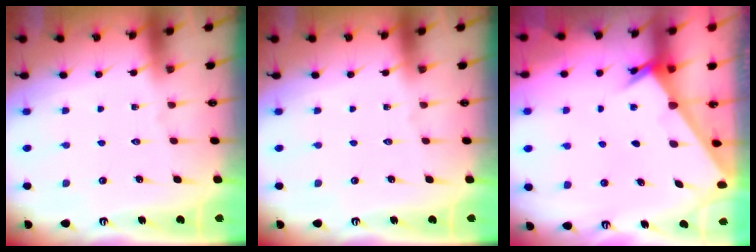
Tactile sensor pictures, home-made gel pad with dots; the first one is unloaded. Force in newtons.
{"total": 0.0}
{"total": 2.3, "press": 2.3, "slide": 0.3}